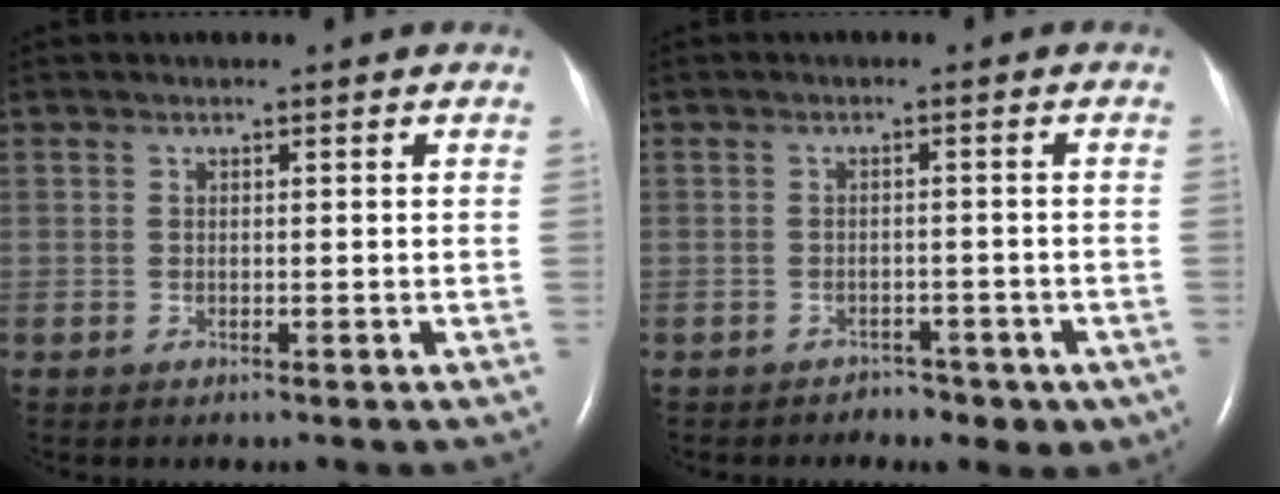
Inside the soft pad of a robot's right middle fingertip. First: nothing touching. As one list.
[{"total": 4.7, "force": [-3.3, 3.1, 1.1], "torque": [-0.007, 0.018, -0.034]}]